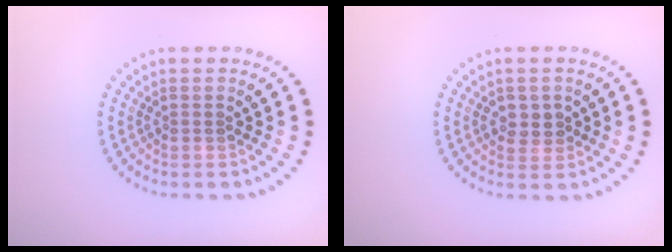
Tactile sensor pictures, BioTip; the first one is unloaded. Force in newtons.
{"total": 2.1, "press": 1.9, "slide": 0.7}